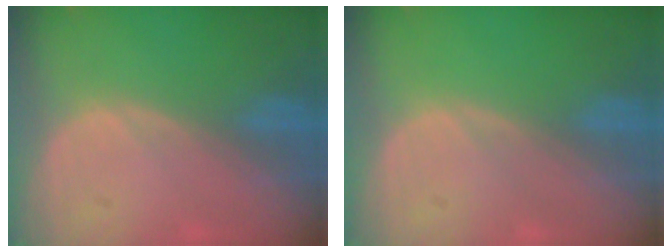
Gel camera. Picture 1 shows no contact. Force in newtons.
{"total": 0.0}